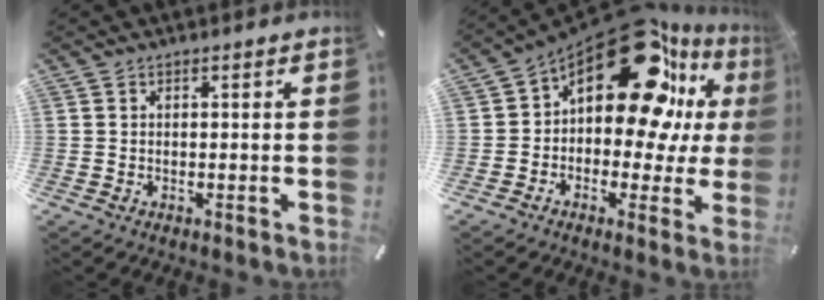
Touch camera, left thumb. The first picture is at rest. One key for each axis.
{"total": 23.4, "fx": 10.0, "fy": 12.6, "fz": 17.0, "tx": -0.261, "ty": -0.065, "tz": 0.174}